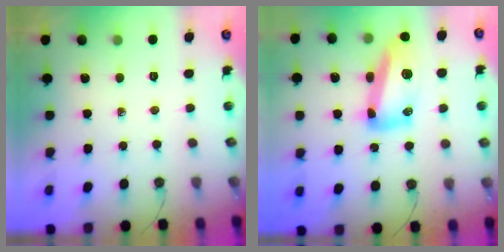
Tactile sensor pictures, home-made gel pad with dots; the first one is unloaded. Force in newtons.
{"total": 15.4, "press": 15.3, "slide": 1.9}